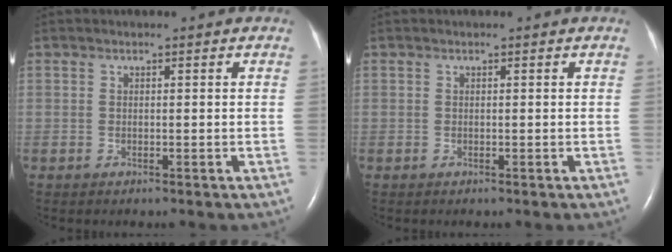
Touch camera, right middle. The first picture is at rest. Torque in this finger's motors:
{"motor_torque": [0.00, 0.00, 0.00, 0.00]}